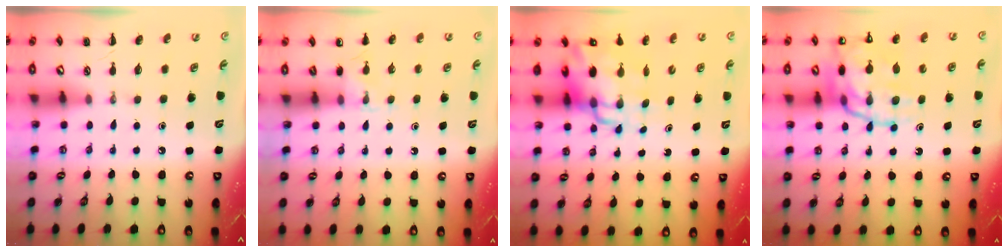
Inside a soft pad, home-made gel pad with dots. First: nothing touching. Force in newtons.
{"total": 7.4, "press": 7.1, "slide": 2.2}
{"total": 11.3, "press": 10.9, "slide": 3.1}
{"total": 19.4, "press": 19.1, "slide": 3.5}